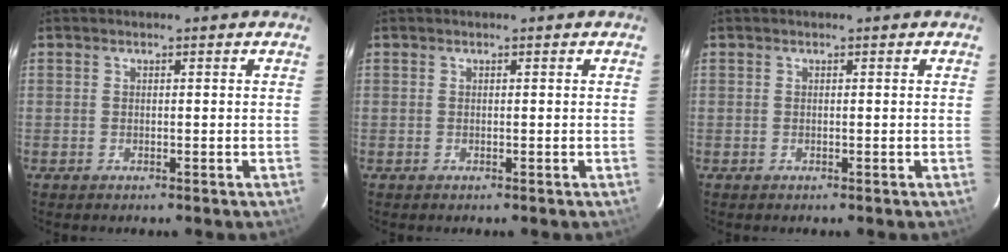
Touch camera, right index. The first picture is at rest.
{"total": 0.0}
{"total": 0.0}